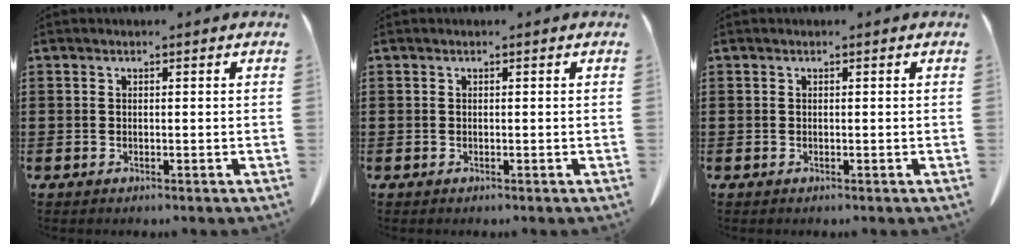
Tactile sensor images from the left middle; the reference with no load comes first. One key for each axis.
{"total": 0.0}
{"total": 0.0}